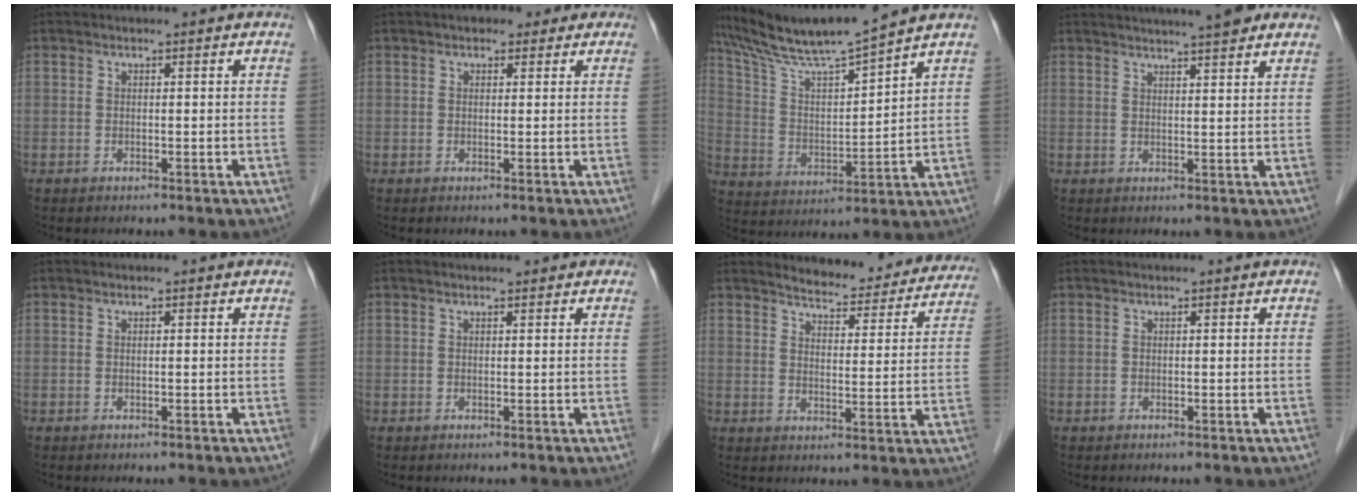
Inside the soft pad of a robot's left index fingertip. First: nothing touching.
{"total": 3.5, "force": [2.2, 2.2, 1.4], "torque": [-0.010, 0.019, 0.026]}
{"total": 12.8, "force": [11.7, -1.2, 5.1], "torque": [-0.105, 0.008, 0.219]}
{"total": 10.0, "force": [8.4, 0.9, 5.4], "torque": [-0.075, 0.021, 0.100]}
{"total": 0.0}
{"total": 1.7, "force": [1.3, 0.8, 0.8], "torque": [-0.010, 0.014, 0.014]}
{"total": 16.0, "force": [15.1, 3.7, 4.1], "torque": [-0.030, -0.029, 0.169]}
{"total": 0.0}